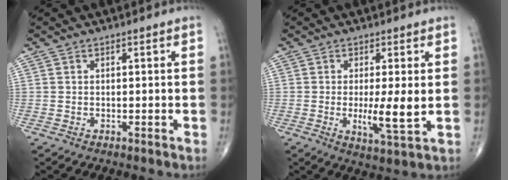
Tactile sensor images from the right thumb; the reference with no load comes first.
{"total": 6.8, "force": [-0.1, 1.1, 6.7], "torque": [-0.122, -0.021, -0.003]}